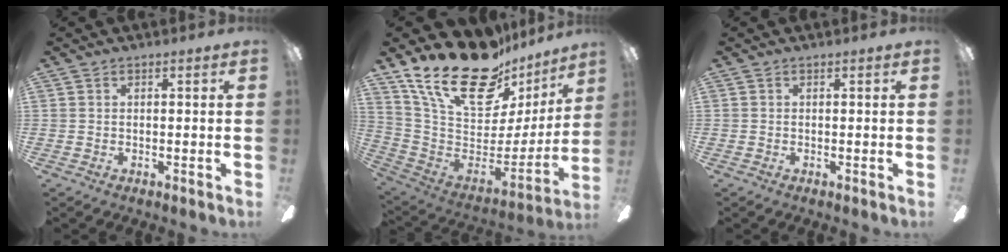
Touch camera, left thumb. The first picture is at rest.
{"total": 26.8, "force": [18.3, 12.4, 15.2], "torque": [-0.263, -0.121, 0.337]}
{"total": 0.0}